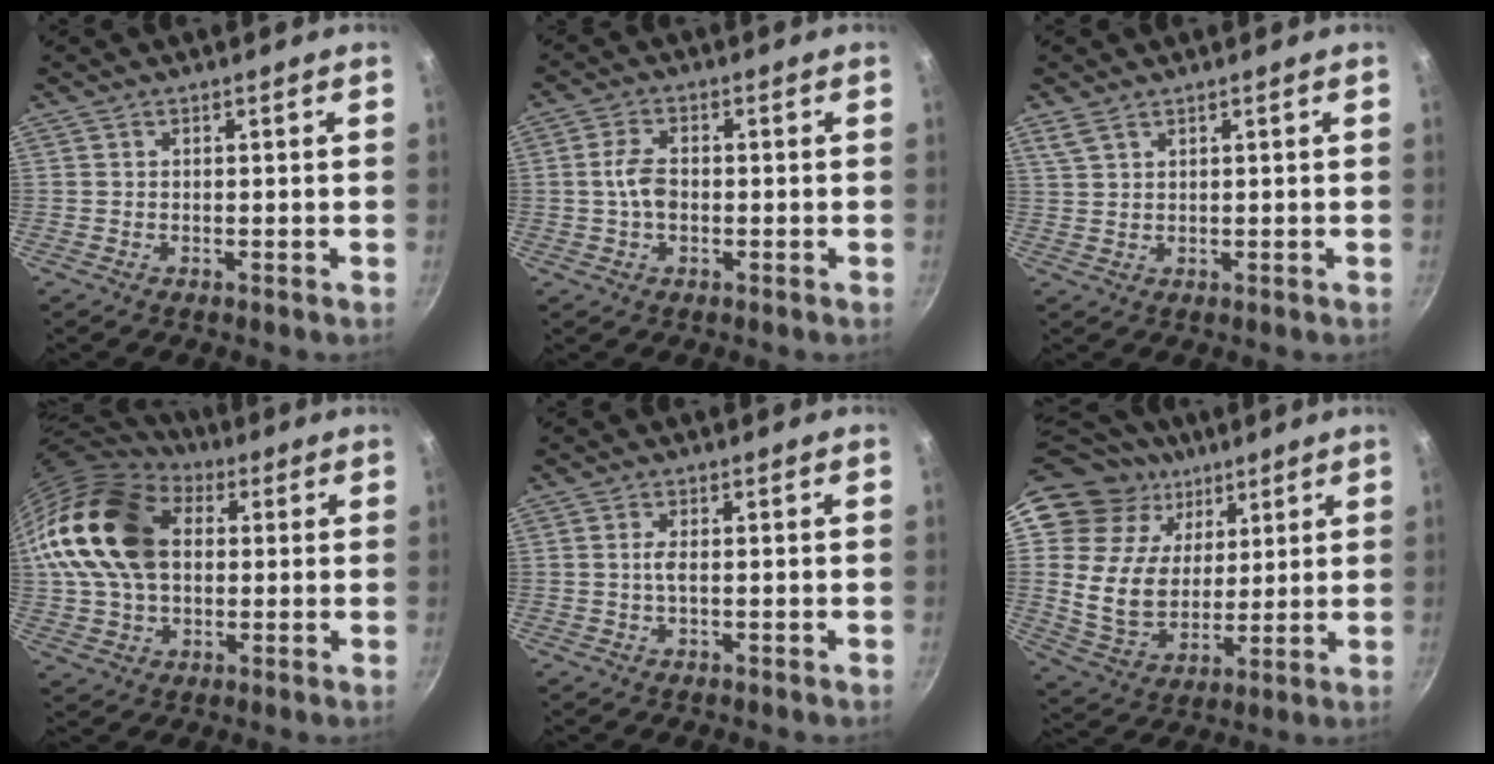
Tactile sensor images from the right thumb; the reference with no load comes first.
{"total": 4.9, "force": [-0.3, 3.1, 3.8], "torque": [-0.073, 0.016, -0.011]}
{"total": 2.8, "force": [1.9, 1.2, 1.6], "torque": [-0.033, -0.004, 0.045]}
{"total": 21.3, "force": [4.4, 14.9, 14.6], "torque": [-0.272, 0.022, 0.073]}
{"total": 1.8, "force": [-0.1, 0.4, 1.7], "torque": [-0.042, 0.002, -0.004]}
{"total": 18.4, "force": [9.7, 13.4, 8.0], "torque": [-0.121, -0.042, 0.186]}